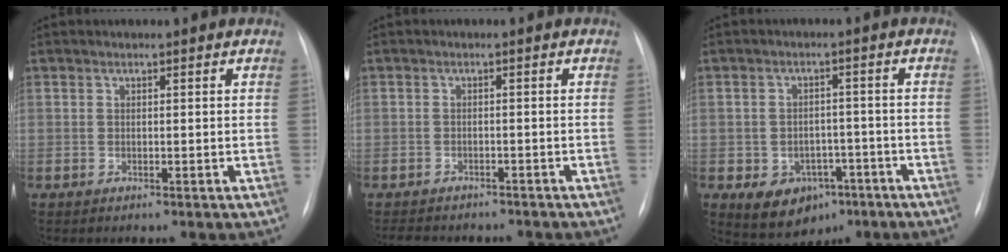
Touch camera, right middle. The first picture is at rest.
{"total": 8.0, "force": [-6.9, 3.3, 2.5], "torque": [-0.041, 0.005, -0.087]}
{"total": 7.9, "force": [-3.9, 5.9, 3.6], "torque": [-0.059, 0.013, -0.046]}